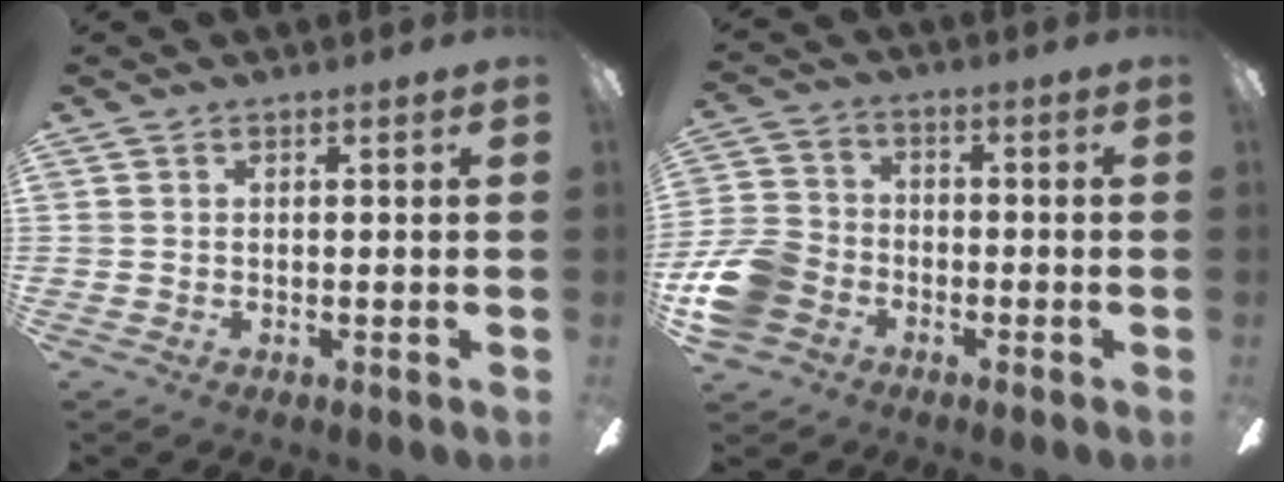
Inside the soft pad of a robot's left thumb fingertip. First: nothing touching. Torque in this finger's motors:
{"motor_torque": [-0.29, 0.57, 0.08, -0.05, 0.06]}